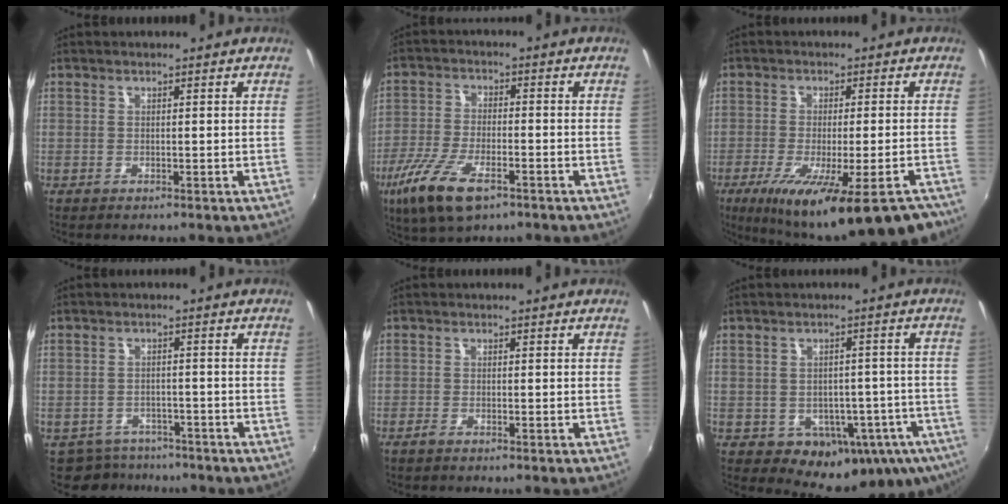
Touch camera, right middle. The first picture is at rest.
{"total": 11.7, "force": [-6.6, 4.3, 8.6], "torque": [-0.197, -0.028, -0.128]}
{"total": 18.5, "force": [-12.6, 3.7, 13.1], "torque": [-0.221, -0.062, -0.182]}
{"total": 5.9, "force": [-4.9, 3.3, 0.3], "torque": [-0.017, 0.006, -0.075]}
{"total": 1.3, "force": [-1.1, 0.1, 0.6], "torque": [-0.016, -0.004, -0.026]}
{"total": 13.1, "force": [-5.6, 9.4, 7.2], "torque": [-0.127, -0.003, -0.052]}